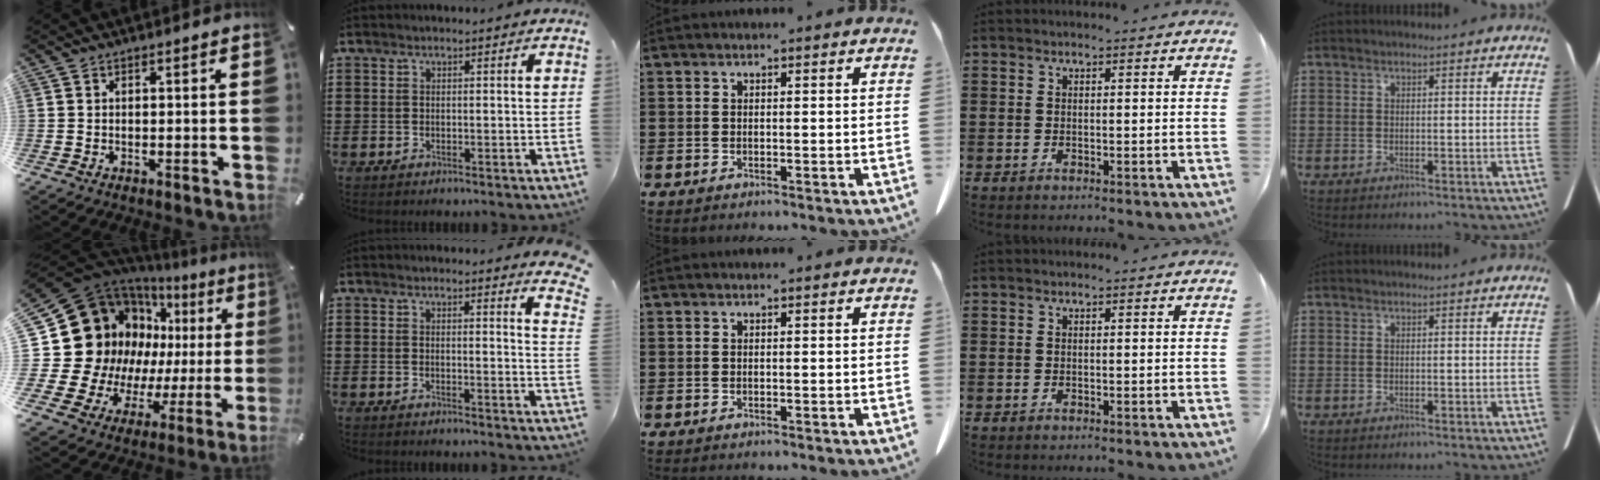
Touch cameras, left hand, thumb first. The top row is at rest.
{"thumb": {"total": 27.4, "force": [6.2, 21.0, 16.4], "torque": [-0.292, -0.082, 0.167]}, "index": {"total": 2.8, "force": [2.6, -0.5, 0.9], "torque": [-0.020, -0.013, 0.047]}}